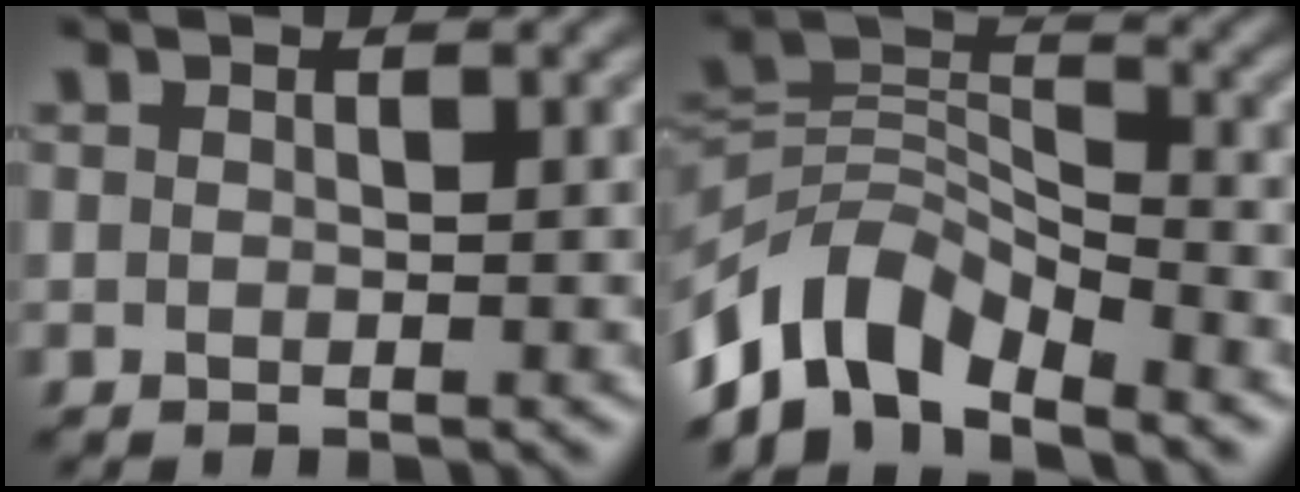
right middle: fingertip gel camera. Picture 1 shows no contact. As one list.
[{"total": 8.0, "force": [-5.6, 4.0, 4.2], "torque": [-0.068, -0.002, -0.115]}]